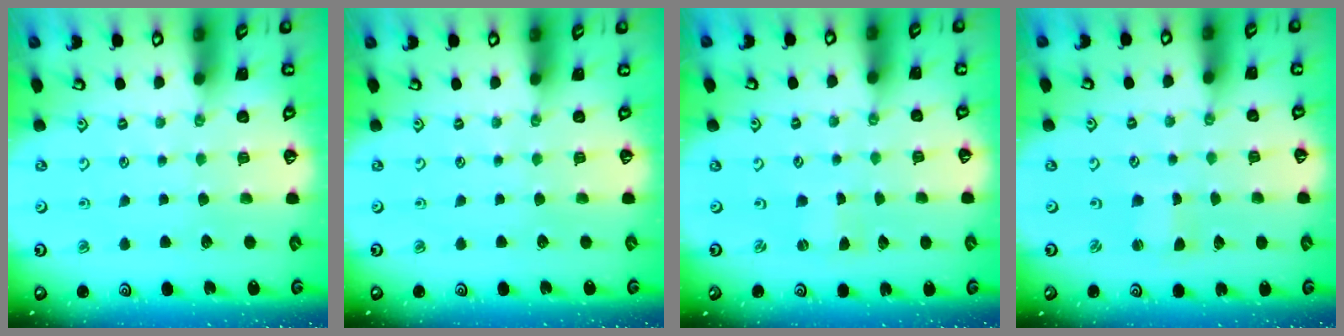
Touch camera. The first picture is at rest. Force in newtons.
{"total": 0.0}
{"total": 0.0}
{"total": 0.8, "press": 0.8, "slide": 0.0}